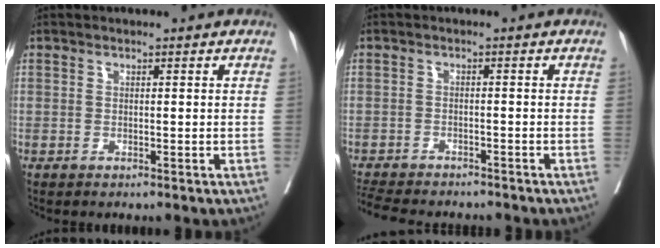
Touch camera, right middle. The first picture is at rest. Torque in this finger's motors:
{"motor_torque": [0.50, -0.49, 0.09, 0.03]}